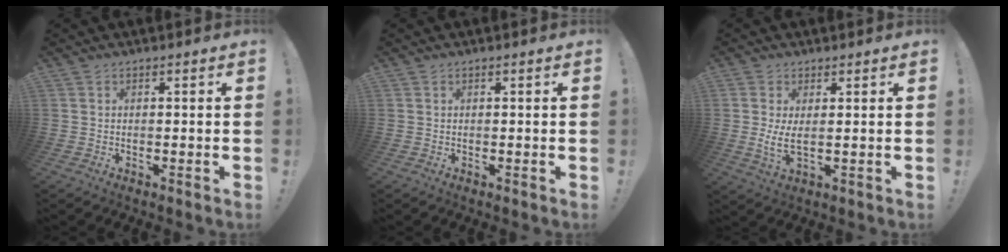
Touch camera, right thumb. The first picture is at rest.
{"total": 0.0}
{"total": 5.0, "force": [1.0, 1.7, 4.5], "torque": [-0.070, -0.014, 0.020]}